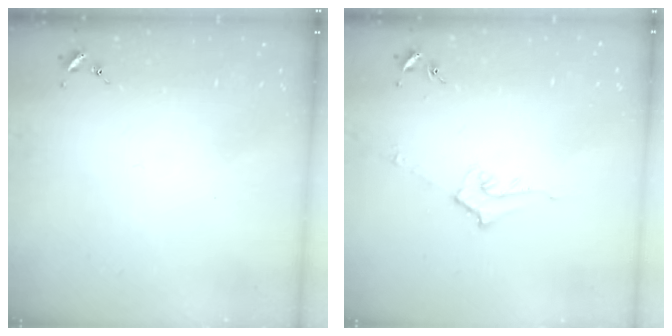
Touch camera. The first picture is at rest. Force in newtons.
{"total": 5.1, "press": 5.0, "slide": 0.6}